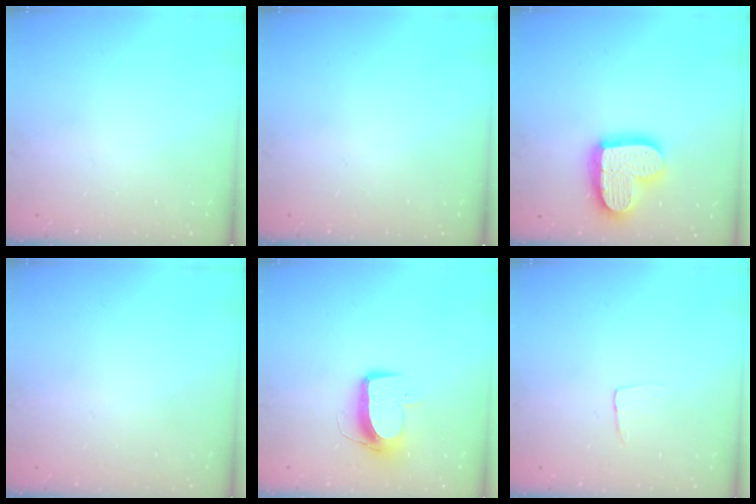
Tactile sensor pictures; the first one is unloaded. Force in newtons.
{"total": 0.0}
{"total": 18.9, "press": 18.8, "slide": 1.7}
{"total": 0.0}
{"total": 9.9, "press": 9.8, "slide": 1.0}
{"total": 3.3, "press": 3.3, "slide": 0.2}